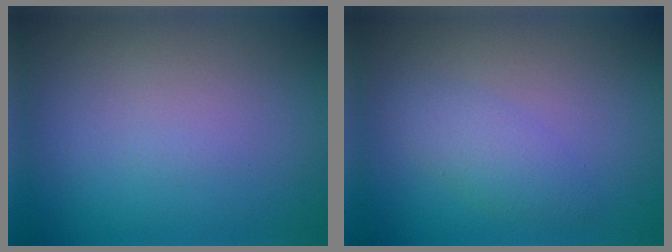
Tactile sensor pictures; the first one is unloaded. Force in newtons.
{"total": 2.2, "press": 2.2, "slide": 0.1}